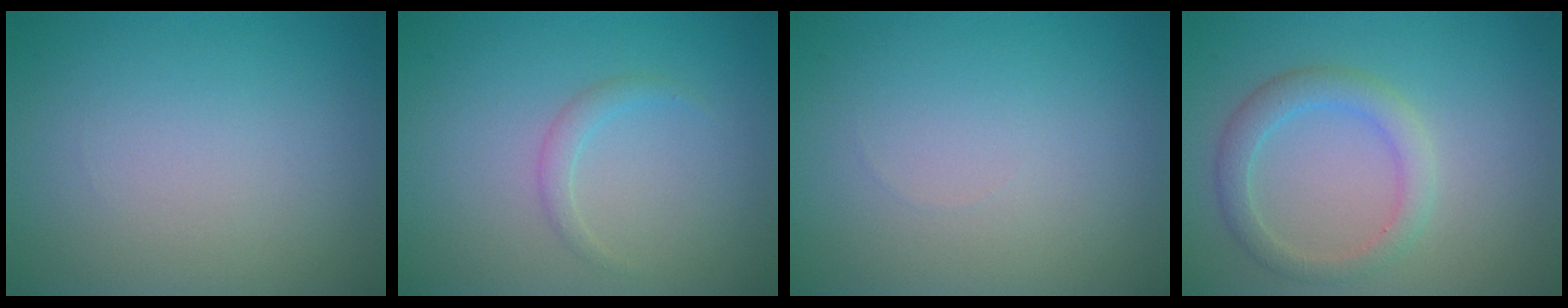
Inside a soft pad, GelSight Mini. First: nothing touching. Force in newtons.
{"total": 1.1, "press": 1.1, "slide": 0.1}
{"total": 0.0}
{"total": 2.8, "press": 2.8, "slide": 0.2}